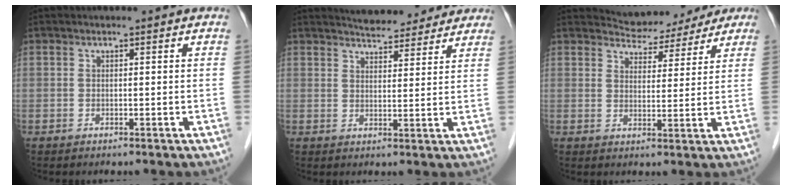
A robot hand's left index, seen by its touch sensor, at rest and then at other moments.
{"total": 9.1, "force": [8.6, 2.2, 2.4], "torque": [-0.031, 0.009, 0.107]}
{"total": 8.4, "force": [7.6, 3.4, 0.8], "torque": [-0.005, 0.011, 0.091]}